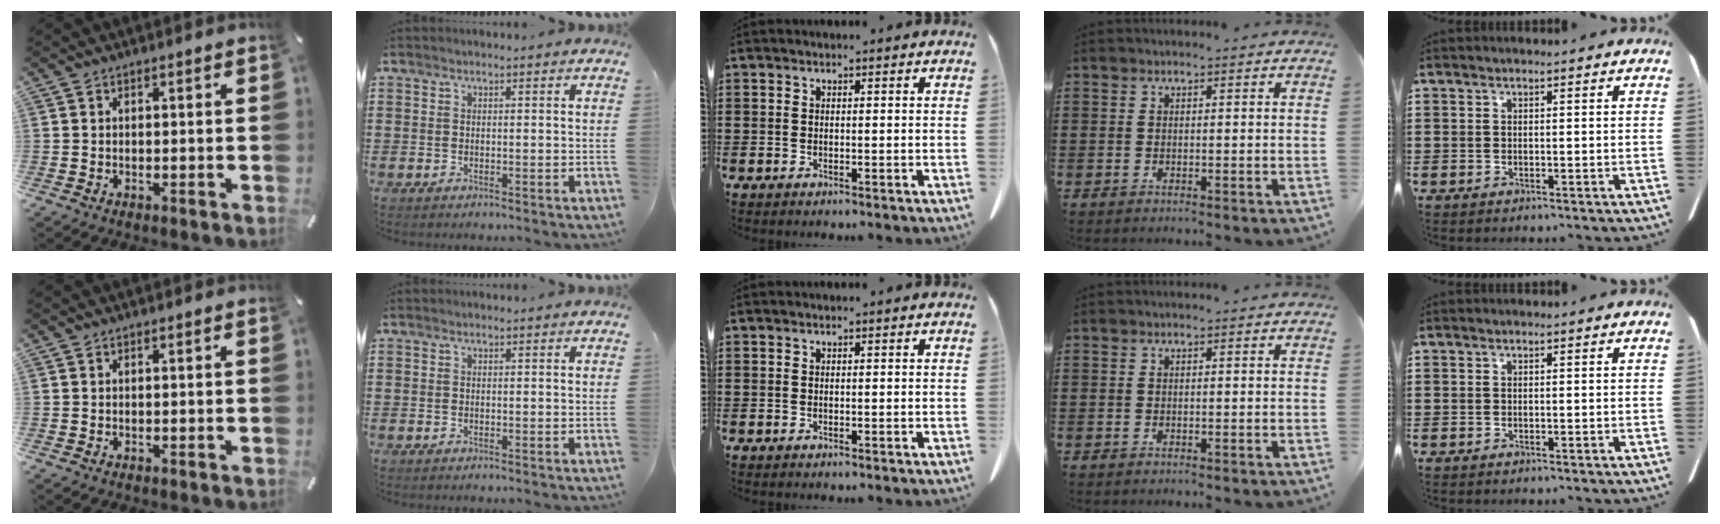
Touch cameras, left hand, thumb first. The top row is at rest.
{}